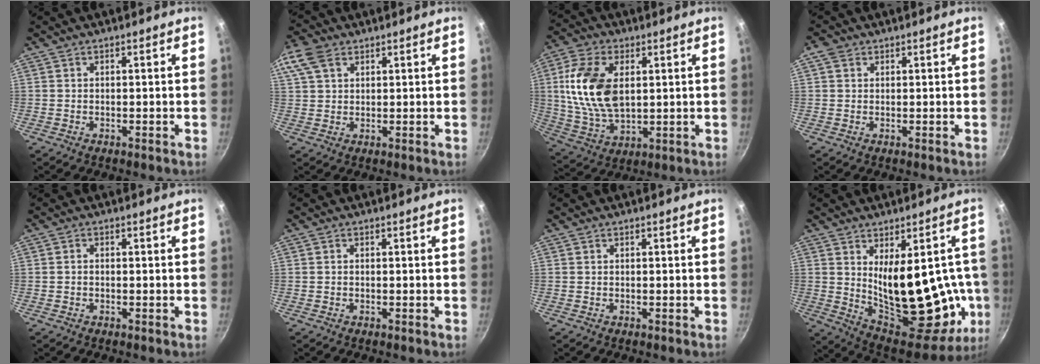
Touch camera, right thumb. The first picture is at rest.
{"total": 6.6, "force": [3.3, 4.3, 3.8], "torque": [-0.075, 0.008, 0.061]}
{"total": 15.9, "force": [2.9, 9.4, 12.4], "torque": [-0.227, -0.009, 0.060]}
{"total": 2.2, "force": [0.9, 1.7, 1.0], "torque": [-0.016, 0.000, 0.012]}
{"total": 0.9, "force": [-0.3, 0.6, 0.5], "torque": [-0.011, 0.005, -0.005]}
{"total": 0.0}
{"total": 0.0}
{"total": 23.8, "force": [0.1, 11.9, 20.6], "torque": [-0.241, -0.044, 0.037]}